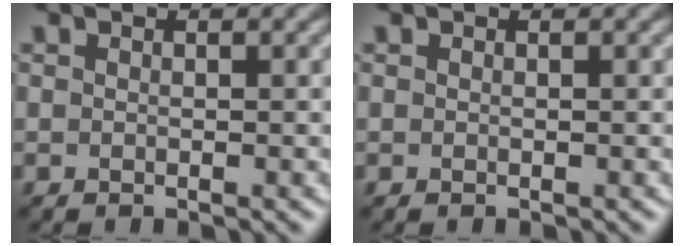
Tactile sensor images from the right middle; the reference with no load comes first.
{"total": 0.0}